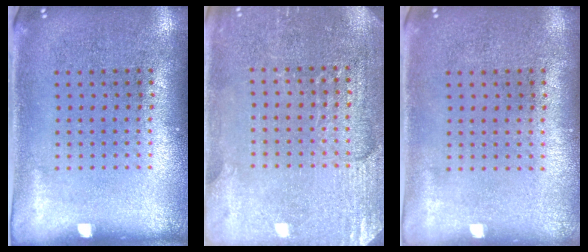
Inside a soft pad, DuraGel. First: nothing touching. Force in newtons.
{"total": 2.9, "press": 2.8, "slide": 0.2}
{"total": 0.0}